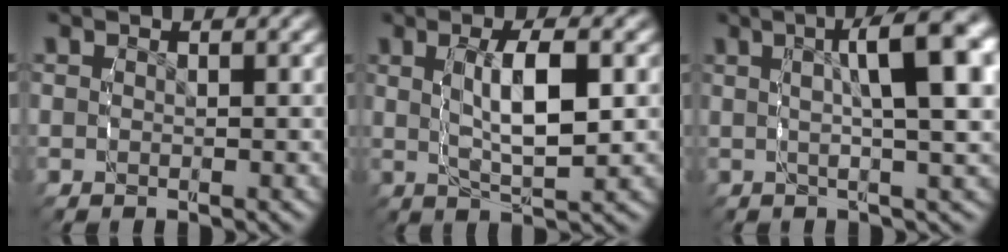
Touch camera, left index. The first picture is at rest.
{"total": 5.1, "force": [-0.1, 1.8, 4.8], "torque": [-0.091, -0.001, 0.003]}
{"total": 8.0, "force": [2.2, 2.4, 7.3], "torque": [-0.095, 0.022, 0.027]}